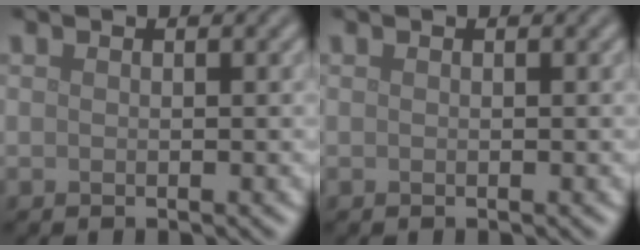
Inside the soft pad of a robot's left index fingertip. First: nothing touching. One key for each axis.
{"total": 0.0}